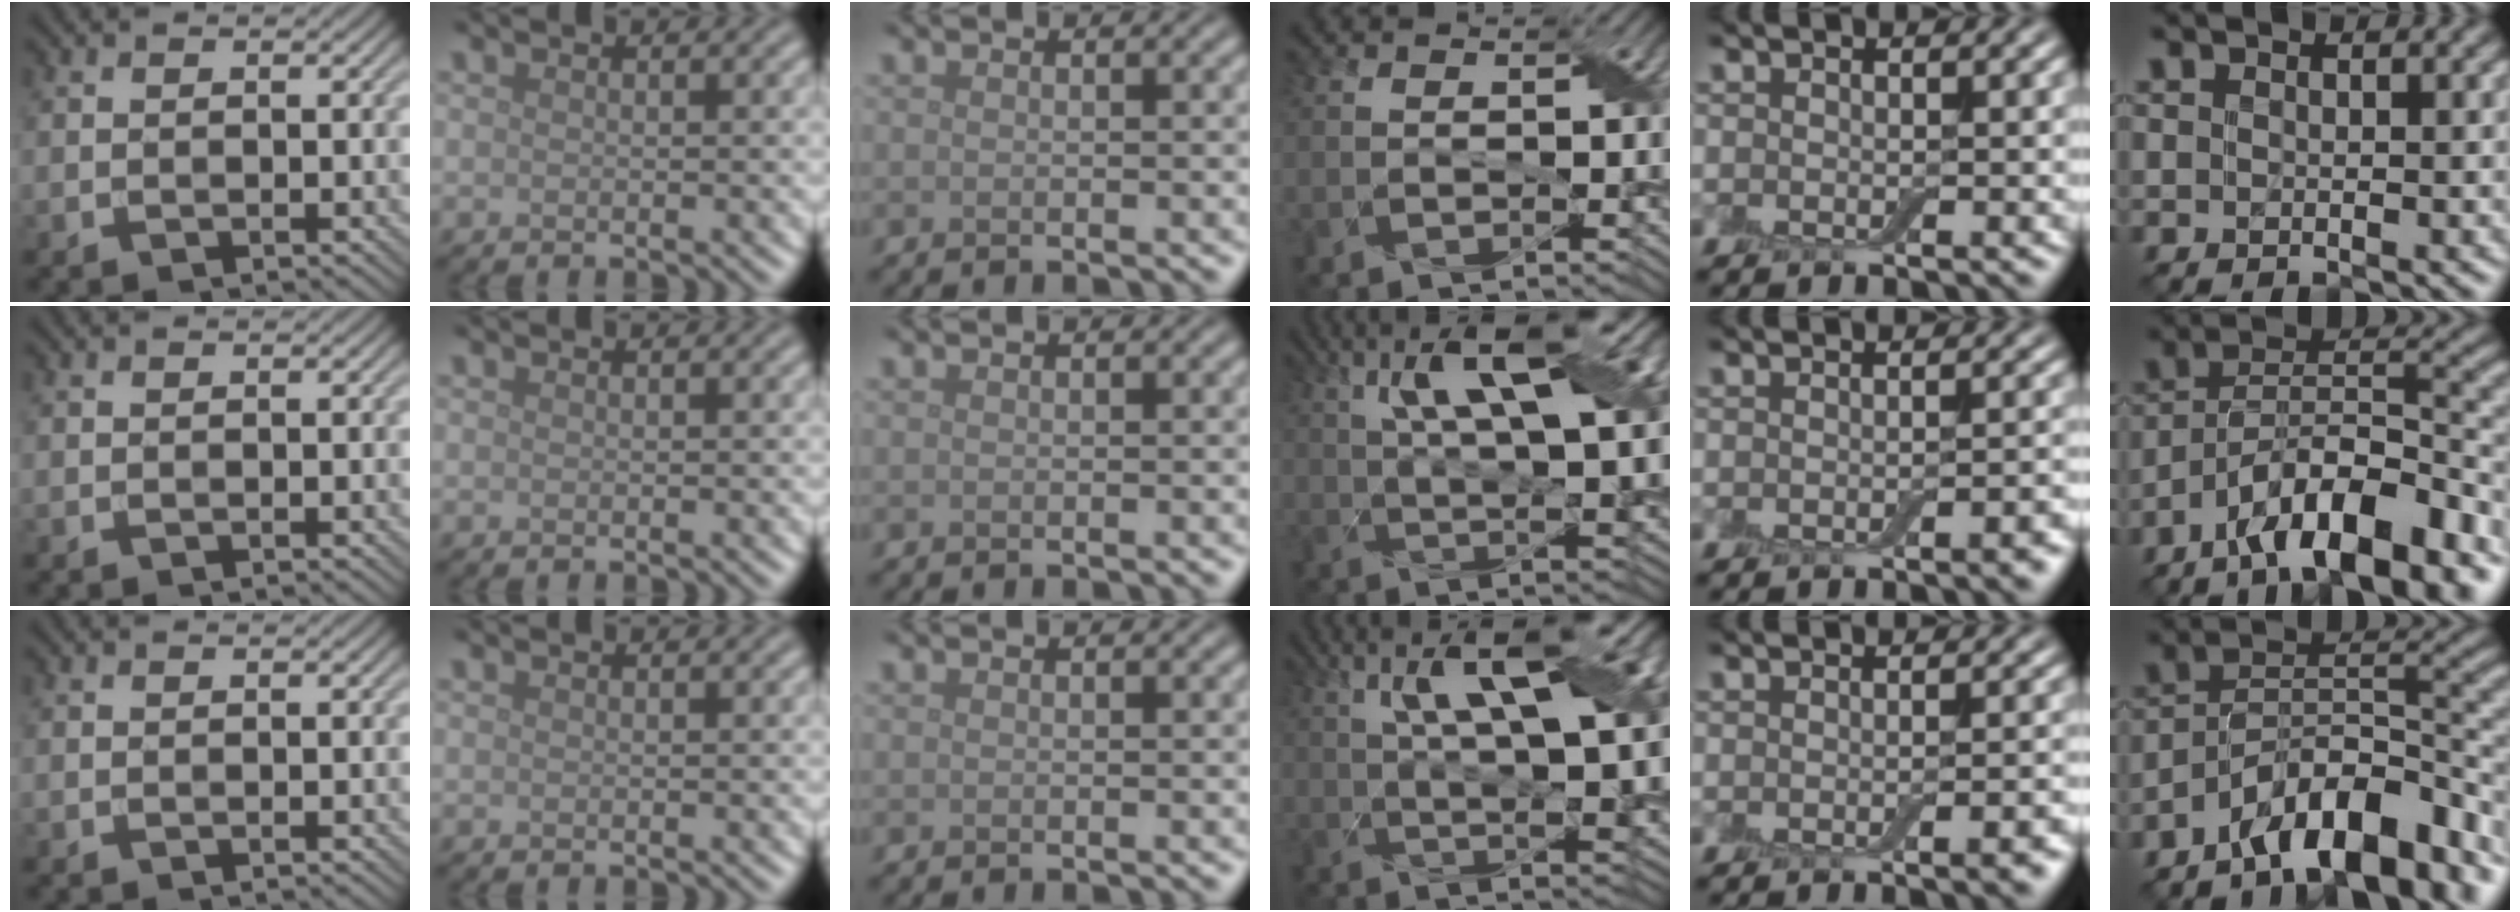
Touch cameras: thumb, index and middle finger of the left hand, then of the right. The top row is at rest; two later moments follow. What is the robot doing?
{"motion": "wrap", "object": "adhesive wrap"}